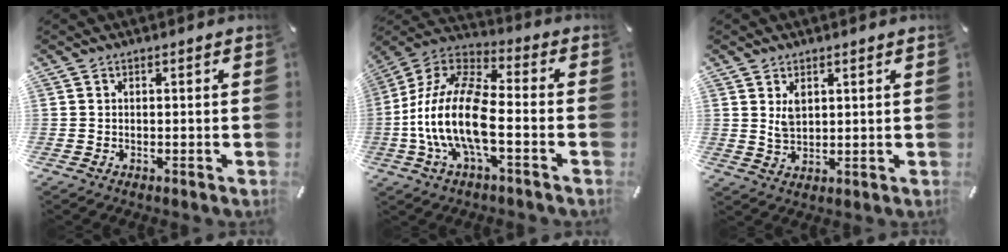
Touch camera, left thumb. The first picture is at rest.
{"total": 17.4, "force": [-5.2, 7.7, 14.8], "torque": [-0.321, 0.006, -0.093]}
{"total": 3.5, "force": [1.8, 2.3, 1.9], "torque": [-0.035, -0.002, 0.032]}